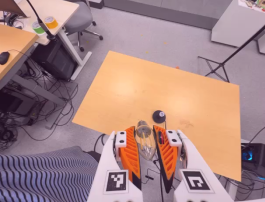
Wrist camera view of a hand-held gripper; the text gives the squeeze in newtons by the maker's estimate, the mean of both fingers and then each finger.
{"total": 24.2, "left": 26.7, "right": 21.6}